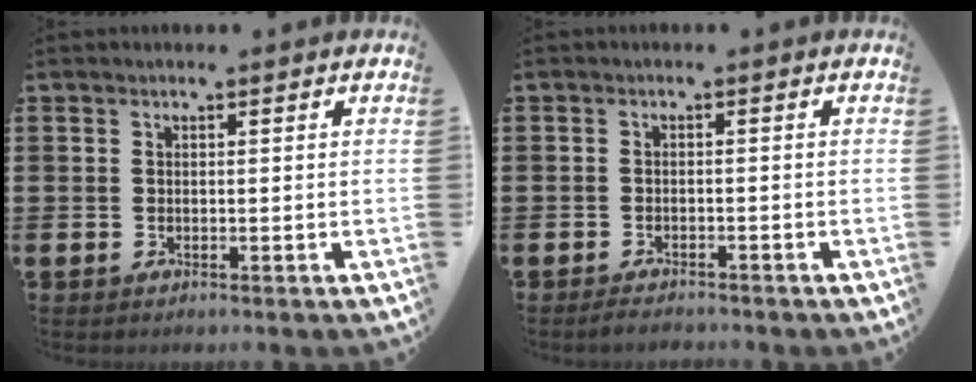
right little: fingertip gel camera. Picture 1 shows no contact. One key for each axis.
{"total": 1.3, "fx": -1.3, "fy": 0.1, "fz": 0.2, "tx": -0.009, "ty": 0.001, "tz": -0.026}